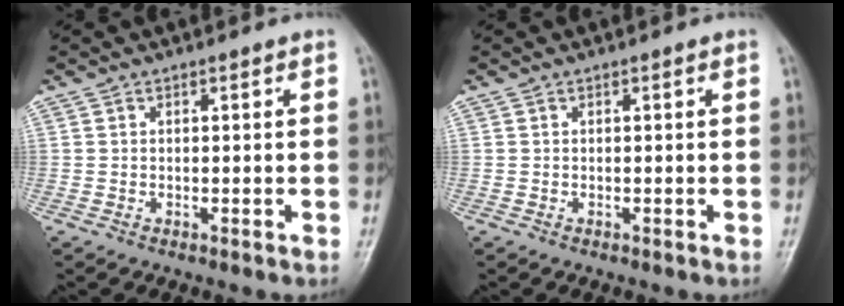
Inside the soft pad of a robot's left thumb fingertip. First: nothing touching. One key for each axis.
{"total": 0.0}